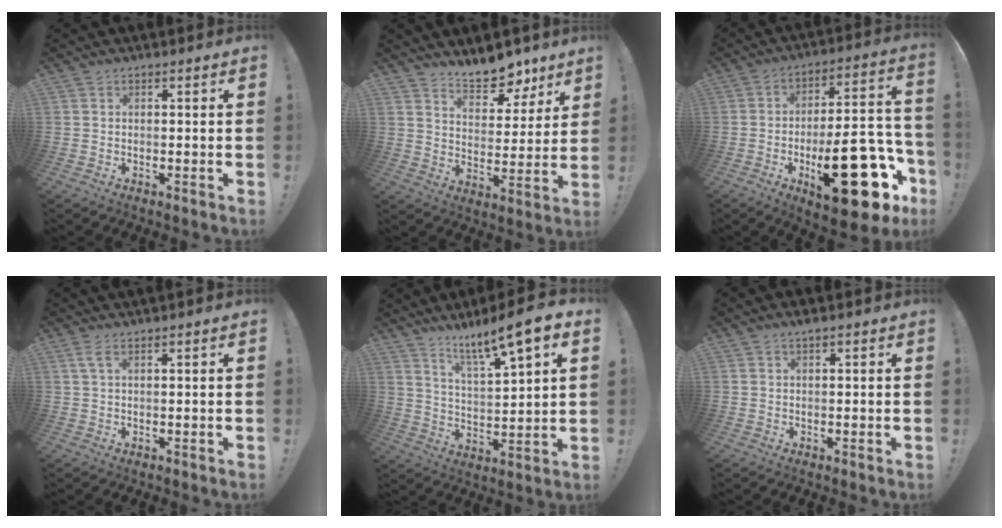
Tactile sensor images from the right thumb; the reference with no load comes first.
{"total": 11.3, "force": [9.6, 4.5, 3.7], "torque": [-0.047, -0.076, 0.177]}
{"total": 28.0, "force": [-10.7, 10.2, 23.7], "torque": [-0.339, 0.062, -0.157]}
{"total": 2.3, "force": [1.2, 0.1, 1.9], "torque": [-0.032, -0.002, 0.019]}
{"total": 11.7, "force": [8.5, 1.1, 7.9], "torque": [-0.136, -0.060, 0.133]}
{"total": 1.0, "force": [0.7, 0.0, 0.7], "torque": [-0.015, 0.002, 0.014]}